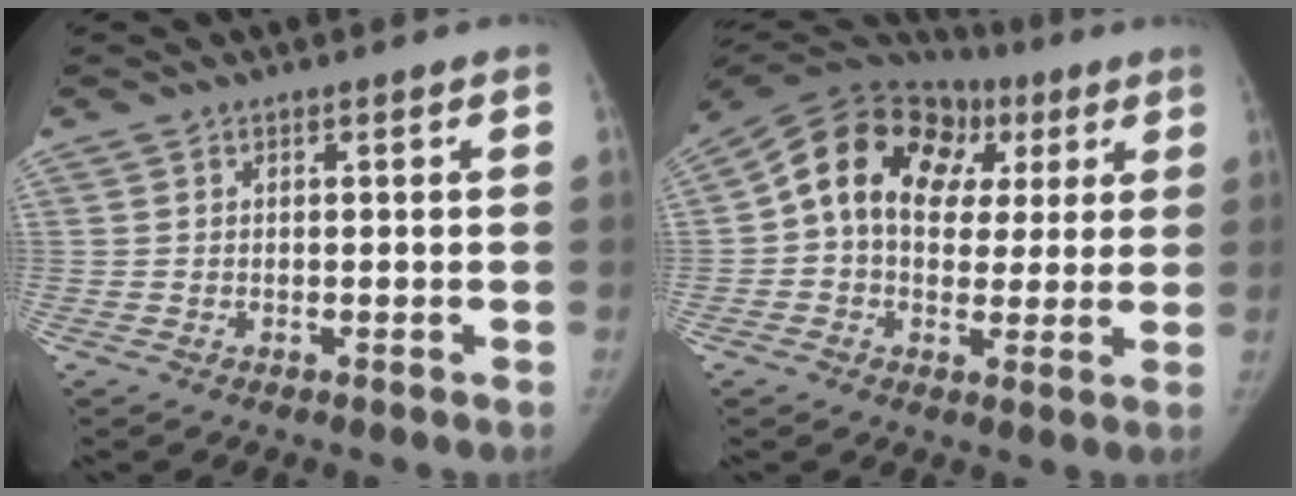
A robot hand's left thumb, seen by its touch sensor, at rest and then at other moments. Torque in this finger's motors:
{"motor_torque": [-0.26, 1.43, 0.81, 0.83, 0.15]}